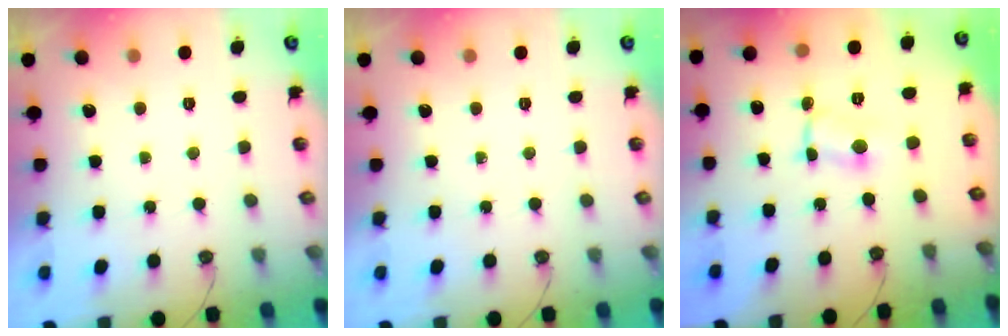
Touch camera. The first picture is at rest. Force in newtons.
{"total": 0.0}
{"total": 0.8, "press": 0.6, "slide": 0.5}